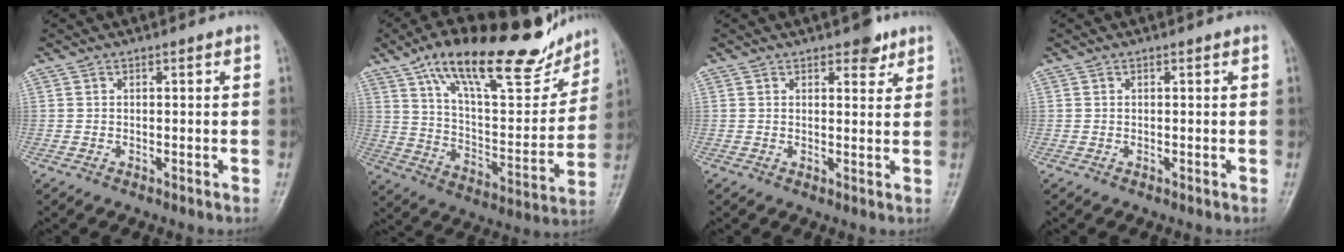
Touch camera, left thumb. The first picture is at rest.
{"total": 25.9, "force": [17.7, 8.8, 16.7], "torque": [-0.216, -0.053, 0.289]}
{"total": 3.5, "force": [2.5, 1.7, 1.9], "torque": [-0.007, -0.012, 0.032]}
{"total": 0.0}